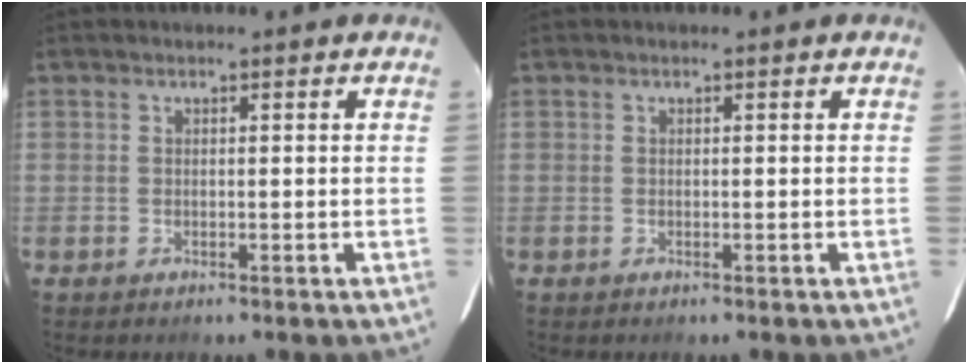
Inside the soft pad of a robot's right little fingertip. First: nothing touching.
{"total": 0.0}